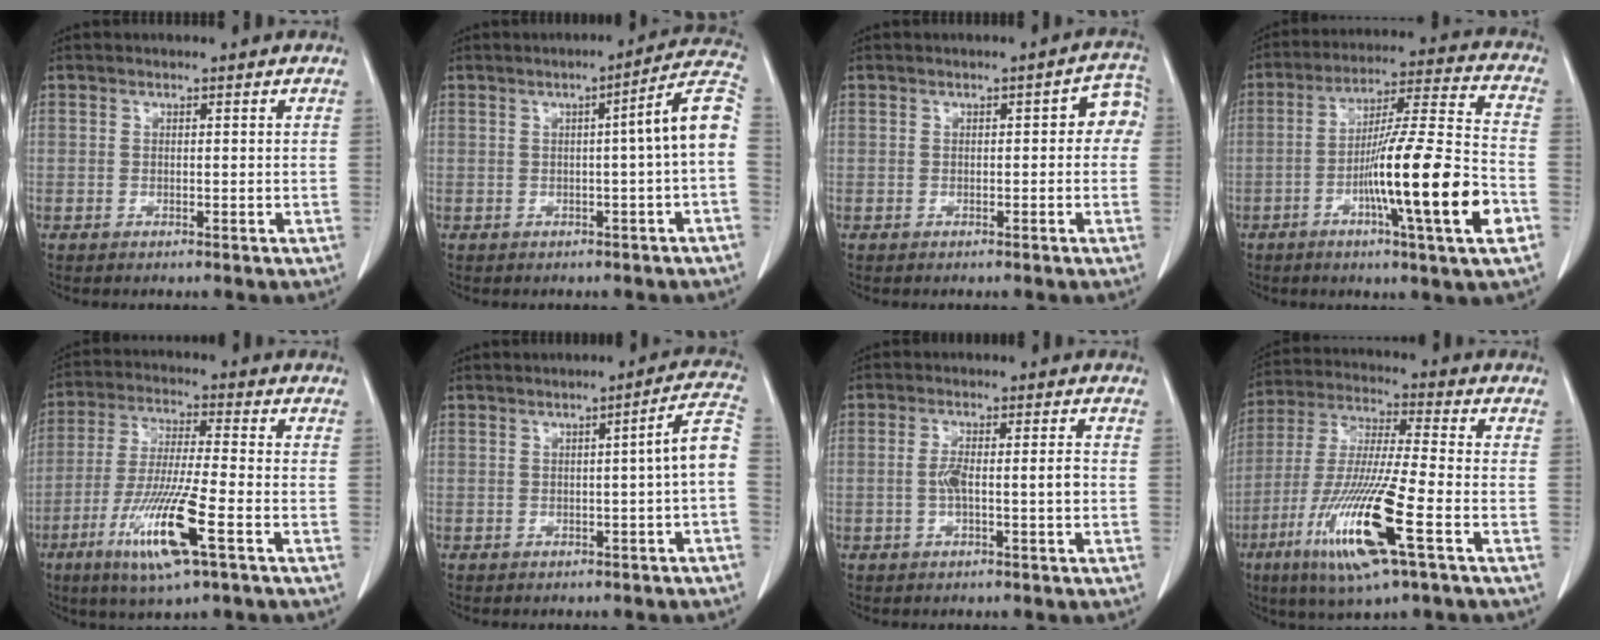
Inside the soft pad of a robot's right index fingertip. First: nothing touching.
{"total": 7.8, "force": [-0.3, -0.8, 7.7], "torque": [-0.093, 0.020, -0.008]}
{"total": 3.9, "force": [0.1, 1.7, 3.5], "torque": [-0.029, 0.023, -0.004]}
{"total": 18.1, "force": [-5.8, -0.3, 17.1], "torque": [-0.280, -0.006, -0.097]}
{"total": 12.9, "force": [-5.5, 0.5, 11.6], "torque": [-0.236, -0.024, -0.101]}
{"total": 5.6, "force": [-0.9, -0.5, 5.5], "torque": [-0.063, 0.015, -0.014]}
{"total": 4.5, "force": [-0.7, 0.6, 4.4], "torque": [-0.086, 0.009, -0.008]}
{"total": 16.6, "force": [-6.8, 0.7, 15.1], "torque": [-0.315, -0.026, -0.125]}